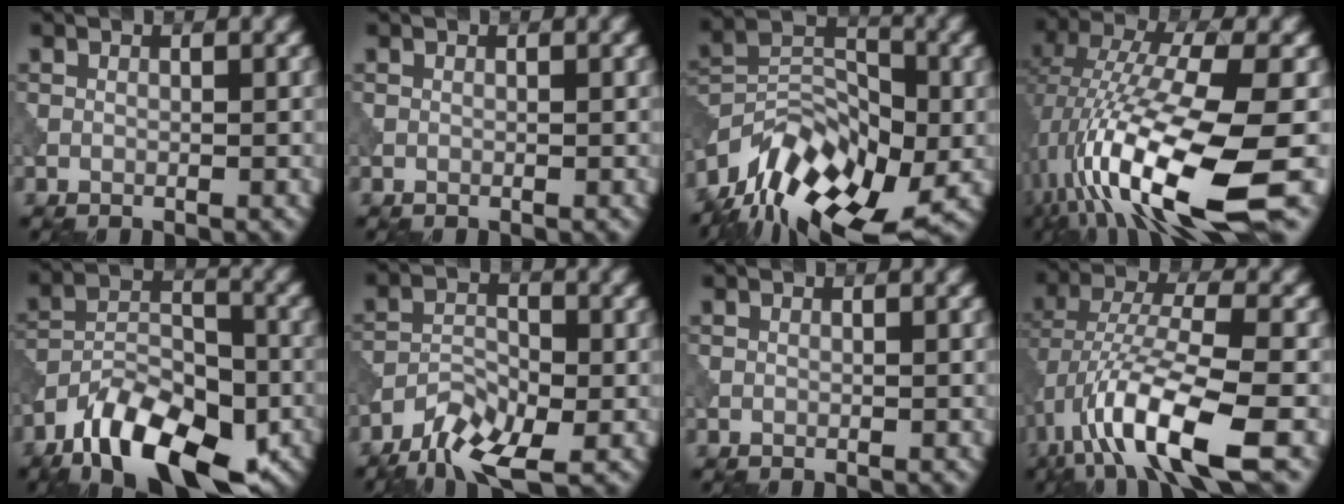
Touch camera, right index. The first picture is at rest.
{"total": 0.0}
{"total": 11.7, "force": [-7.2, 6.1, 7.0], "torque": [-0.119, 0.006, -0.133]}
{"total": 15.7, "force": [-4.0, 4.6, 14.5], "torque": [-0.280, -0.004, -0.060]}
{"total": 11.3, "force": [-7.5, 4.9, 6.9], "torque": [-0.111, 0.002, -0.133]}
{"total": 6.1, "force": [-4.3, 2.4, 3.6], "torque": [-0.063, -0.002, -0.081]}
{"total": 0.0}
{"total": 10.5, "force": [-4.6, 3.0, 9.0], "torque": [-0.166, 0.008, -0.087]}